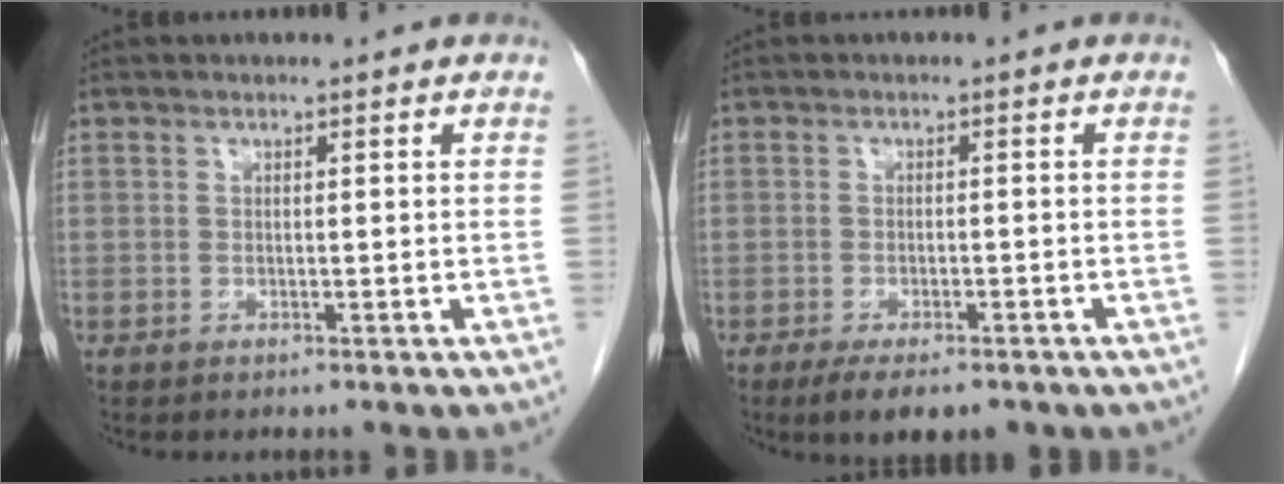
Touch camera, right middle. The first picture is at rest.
{"total": 6.7, "force": [-4.8, 2.4, 4.1], "torque": [-0.056, -0.009, -0.068]}